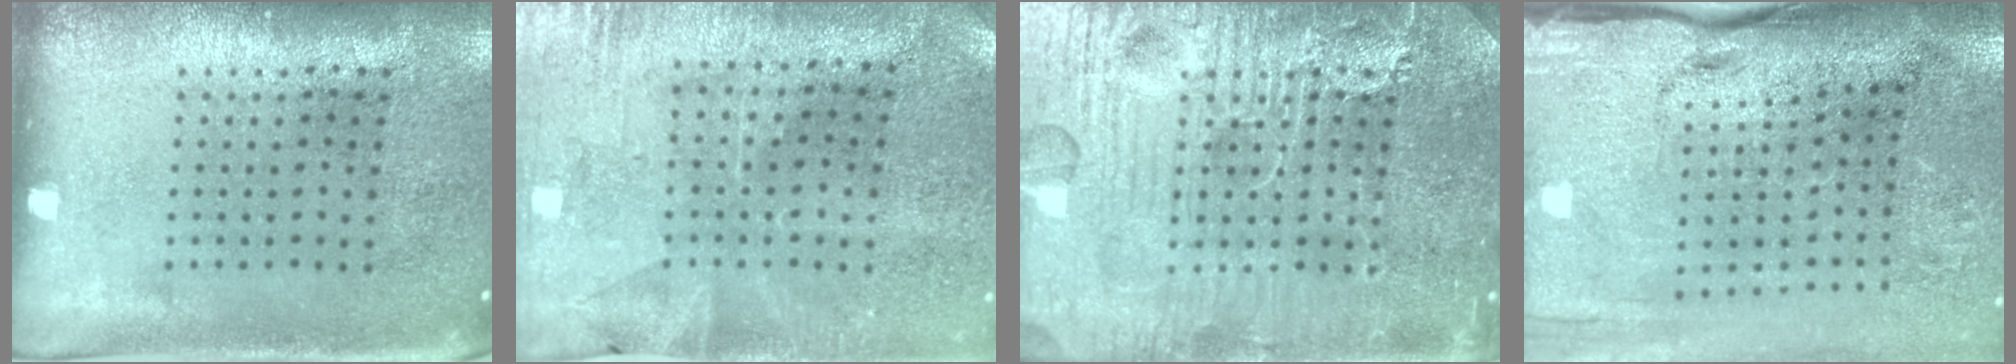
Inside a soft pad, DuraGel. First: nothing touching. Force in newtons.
{"total": 0.5, "press": 0.3, "slide": 0.4}
{"total": 7.8, "press": 7.8, "slide": 0.8}
{"total": 4.6, "press": 3.8, "slide": 2.5}